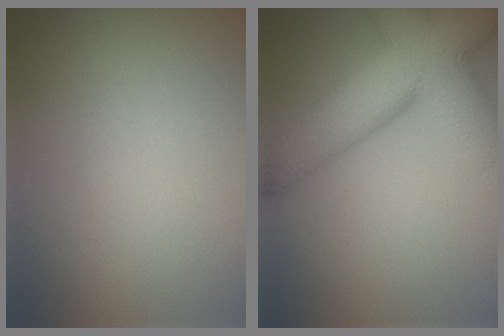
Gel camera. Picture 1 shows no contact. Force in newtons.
{"total": 12.9, "press": 12.9, "slide": 0.7}